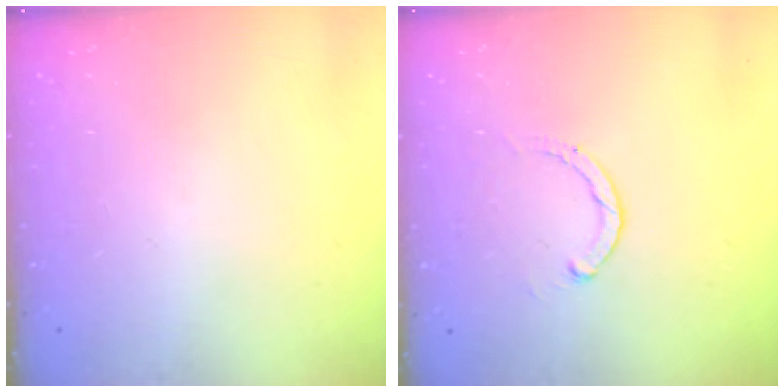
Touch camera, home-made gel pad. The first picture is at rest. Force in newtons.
{"total": 1.1, "press": 1.0, "slide": 0.3}